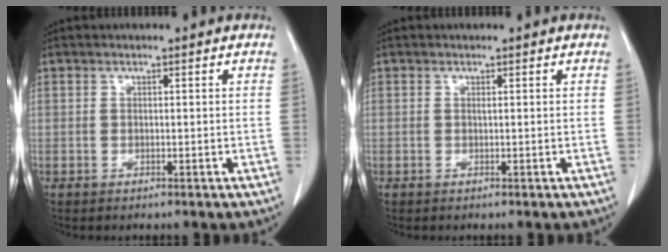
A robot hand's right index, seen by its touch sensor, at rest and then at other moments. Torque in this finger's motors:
{"motor_torque": [0.03, 0.01, 0.01, 0.00]}